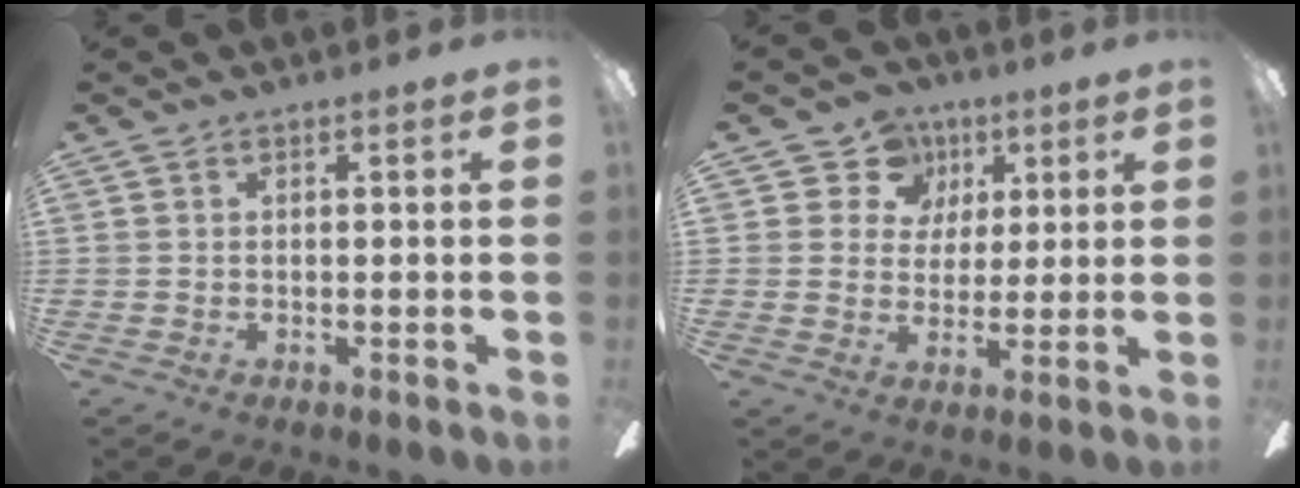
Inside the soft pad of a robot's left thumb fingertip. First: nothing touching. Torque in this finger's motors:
{"motor_torque": [0.26, 0.03, 0.03, -0.13, -0.08]}